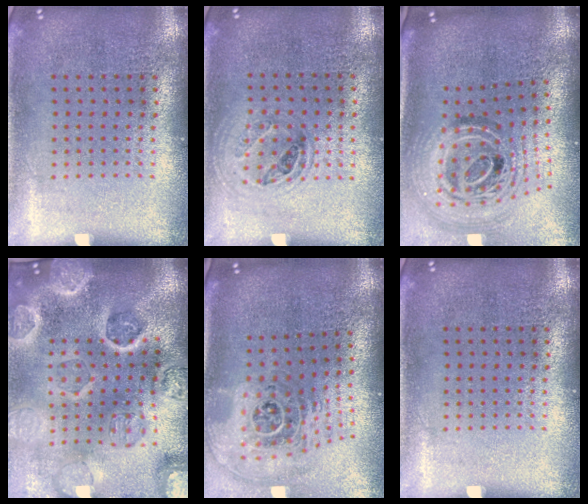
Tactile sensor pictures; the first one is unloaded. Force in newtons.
{"total": 1.0, "press": 0.9, "slide": 0.3}
{"total": 2.1, "press": 1.6, "slide": 1.4}
{"total": 5.2, "press": 4.5, "slide": 2.7}
{"total": 2.3, "press": 1.6, "slide": 1.6}
{"total": 0.0}